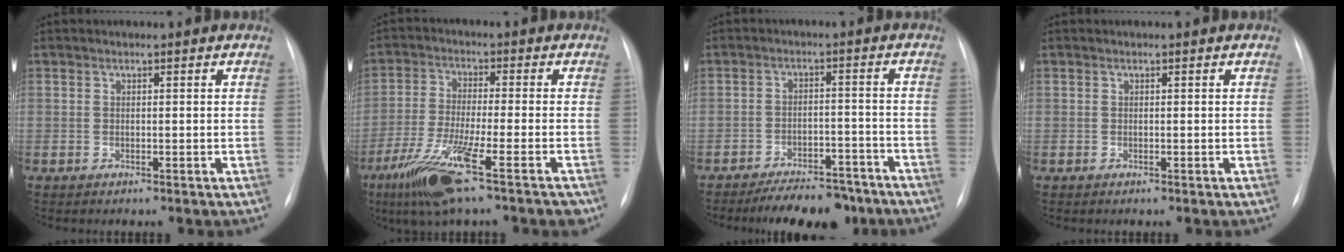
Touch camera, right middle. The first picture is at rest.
{"total": 12.0, "force": [-6.9, 0.5, 9.8], "torque": [-0.189, -0.032, -0.123]}
{"total": 10.7, "force": [-9.1, 3.7, 4.2], "torque": [-0.044, 0.010, -0.132]}
{"total": 0.0}